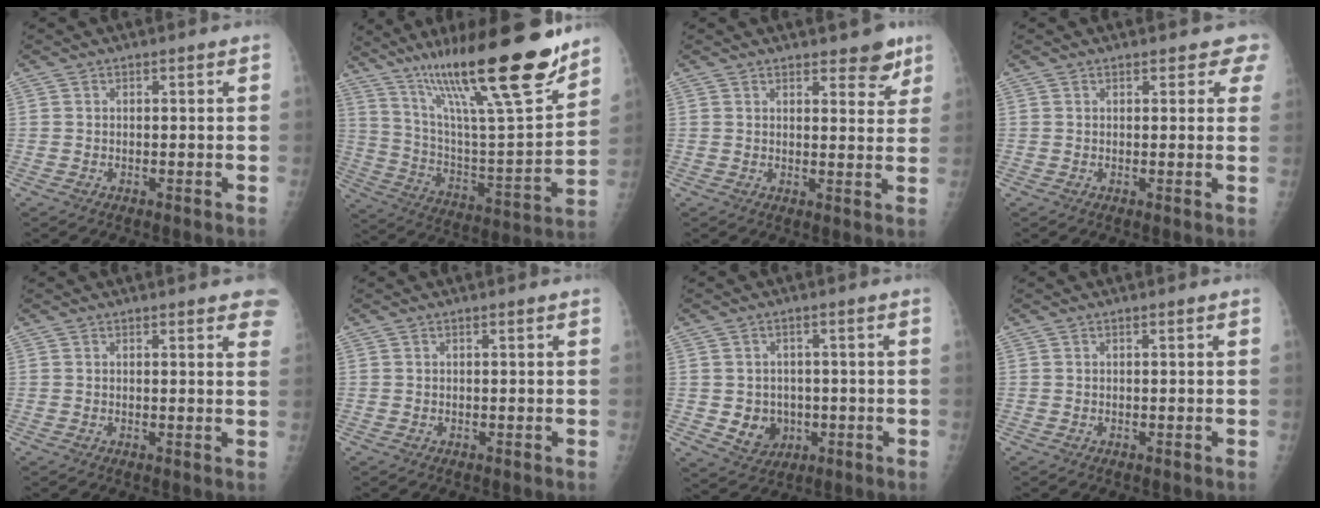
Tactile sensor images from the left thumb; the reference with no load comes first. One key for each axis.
{"total": 27.6, "fx": 18.9, "fy": 4.2, "fz": 19.7, "tx": -0.307, "ty": -0.071, "tz": 0.323}
{"total": 5.3, "fx": 3.9, "fy": 2.2, "fz": 3.0, "tx": -0.011, "ty": -0.022, "tz": 0.048}
{"total": 3.2, "fx": 2.8, "fy": 1.5, "fz": 0.6, "tx": 0.027, "ty": -0.009, "tz": 0.014}
{"total": 6.0, "fx": 4.5, "fy": 1.6, "fz": 3.7, "tx": -0.023, "ty": -0.009, "tz": 0.040}
{"total": 0.0}
{"total": 6.1, "fx": -0.9, "fy": 5.3, "fz": 2.7, "tx": -0.016, "ty": 0.004, "tz": -0.002}
{"total": 0.0}